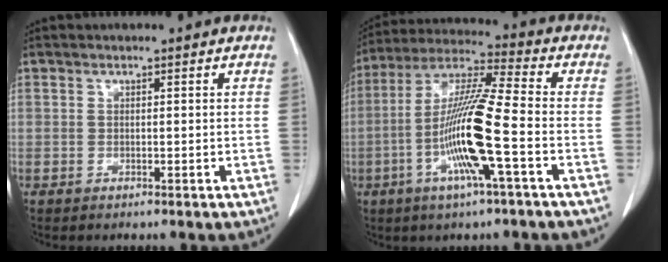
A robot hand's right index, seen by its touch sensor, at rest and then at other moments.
{"total": 14.2, "force": [-4.0, 0.0, 13.7], "torque": [-0.275, -0.004, -0.084]}